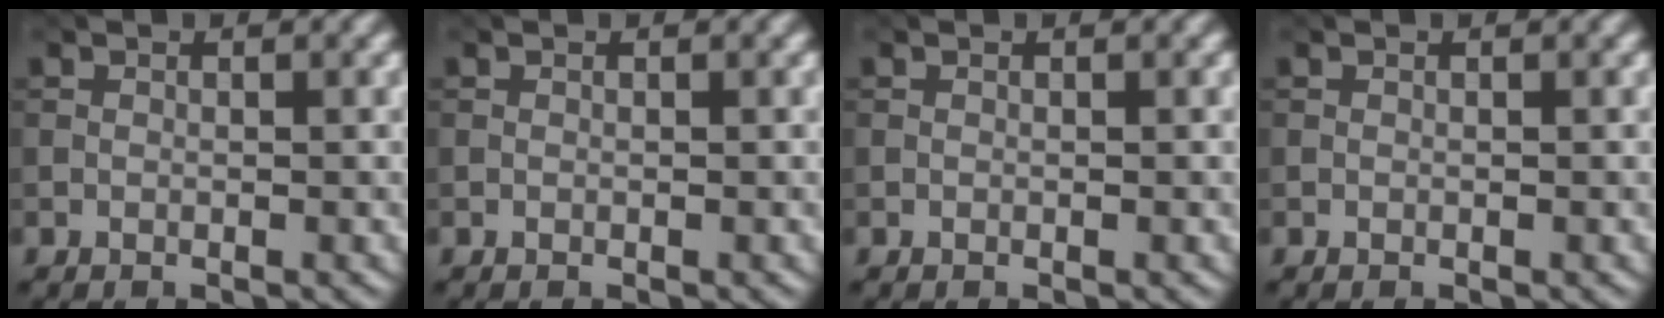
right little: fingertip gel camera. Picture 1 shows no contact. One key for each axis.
{"total": 0.0}
{"total": 0.0}
{"total": 0.0}